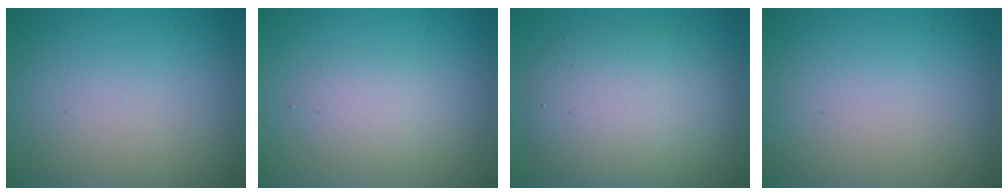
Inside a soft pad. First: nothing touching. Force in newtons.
{"total": 2.0, "press": 2.0, "slide": 0.1}
{"total": 6.7, "press": 6.7, "slide": 0.6}
{"total": 0.0}